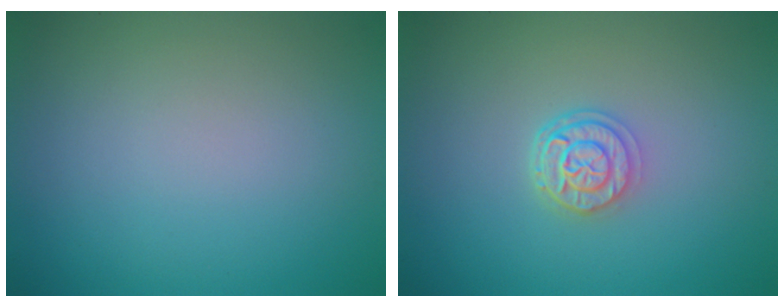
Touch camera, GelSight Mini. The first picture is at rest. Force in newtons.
{"total": 2.6, "press": 2.1, "slide": 1.5}